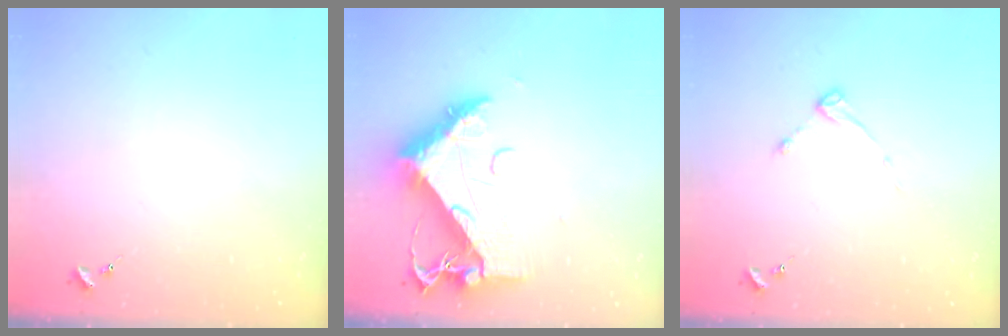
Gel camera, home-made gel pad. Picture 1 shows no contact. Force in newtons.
{"total": 13.1, "press": 13.1, "slide": 1.4}
{"total": 3.0, "press": 3.0, "slide": 0.4}